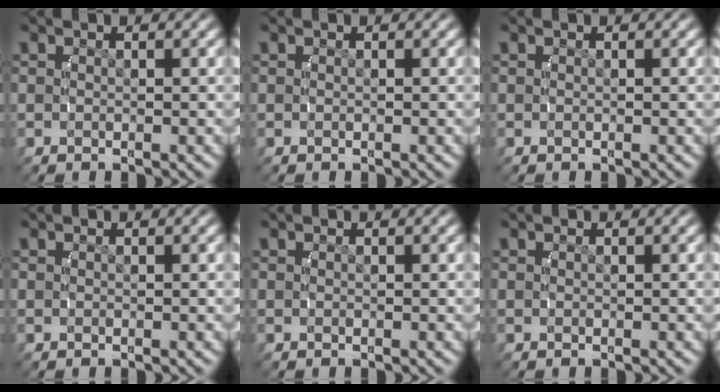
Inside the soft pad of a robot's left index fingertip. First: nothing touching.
{"total": 0.0}
{"total": 0.0}
{"total": 0.0}
{"total": 0.0}
{"total": 0.0}